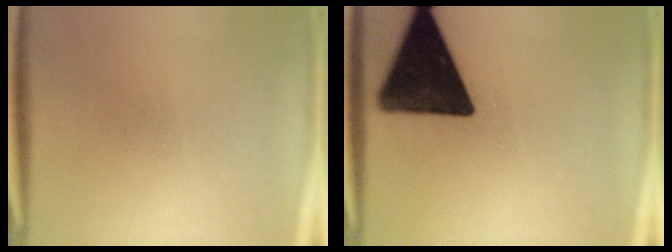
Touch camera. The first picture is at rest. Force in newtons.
{"total": 17.1}